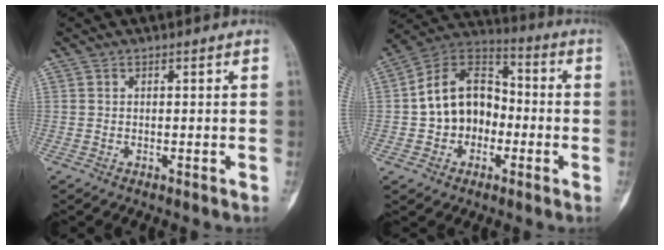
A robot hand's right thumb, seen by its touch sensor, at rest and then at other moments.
{"total": 14.4, "force": [-1.6, 11.1, 9.1], "torque": [-0.121, 0.044, -0.039]}